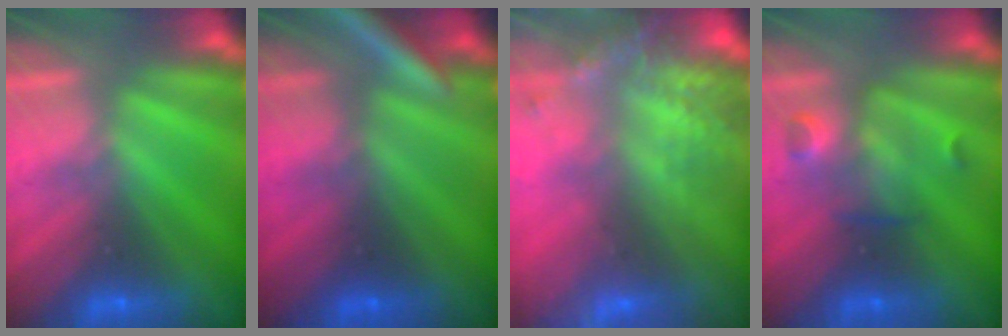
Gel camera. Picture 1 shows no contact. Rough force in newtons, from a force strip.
{"total": 2.8}
{"total": 6.7}
{"total": 2.8}